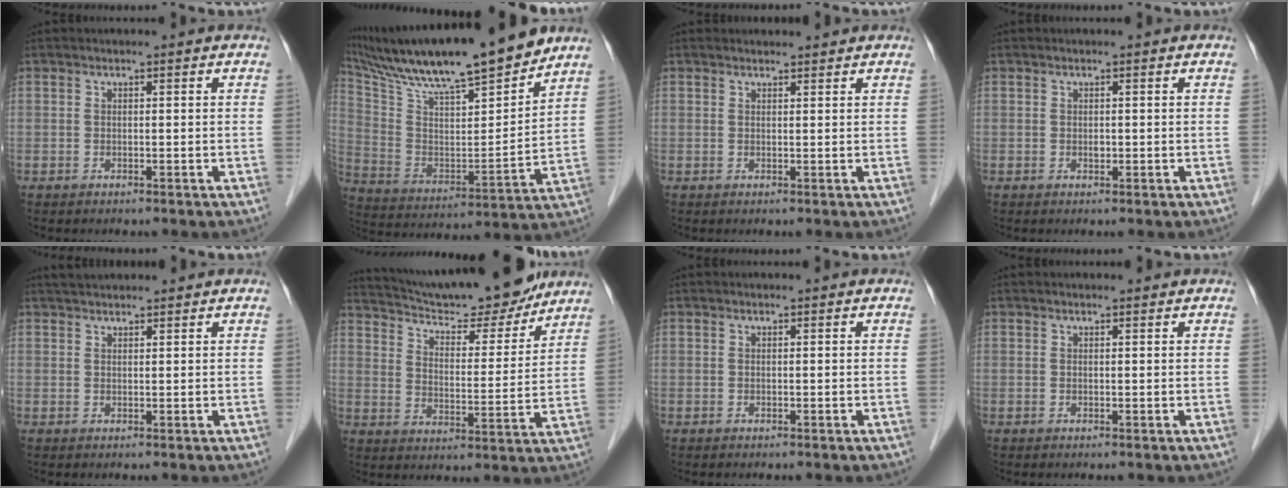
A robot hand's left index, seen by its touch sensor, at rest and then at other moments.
{"total": 22.7, "force": [19.2, 1.8, 12.0], "torque": [-0.217, 0.003, 0.321]}
{"total": 1.6, "force": [1.6, 0.3, 0.2], "torque": [-0.010, 0.007, 0.025]}
{"total": 0.5, "force": [-0.1, 0.4, 0.4], "torque": [-0.006, 0.000, -0.003]}
{"total": 3.4, "force": [3.2, 0.4, 1.1], "torque": [-0.015, 0.031, 0.055]}
{"total": 20.5, "force": [18.5, 3.2, 8.1], "torque": [-0.131, -0.001, 0.271]}
{"total": 0.0}
{"total": 0.7, "force": [0.6, 0.0, 0.1], "torque": [-0.008, 0.002, 0.010]}